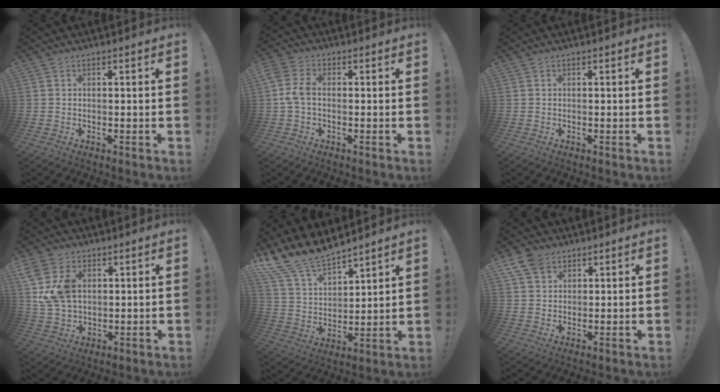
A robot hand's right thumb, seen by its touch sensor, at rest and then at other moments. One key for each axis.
{"total": 6.4, "fx": -0.4, "fy": 4.1, "fz": 4.8, "tx": -0.104, "ty": 0.007, "tz": -0.005}
{"total": 0.0}
{"total": 12.7, "fx": 3.8, "fy": 9.1, "fz": 7.9, "tx": -0.152, "ty": -0.013, "tz": 0.075}
{"total": 14.0, "fx": 12.6, "fy": 4.3, "fz": 4.2, "tx": -0.112, "ty": -0.100, "tz": 0.238}
{"total": 6.5, "fx": 4.2, "fy": 4.2, "fz": 2.7, "tx": -0.050, "ty": -0.015, "tz": 0.081}